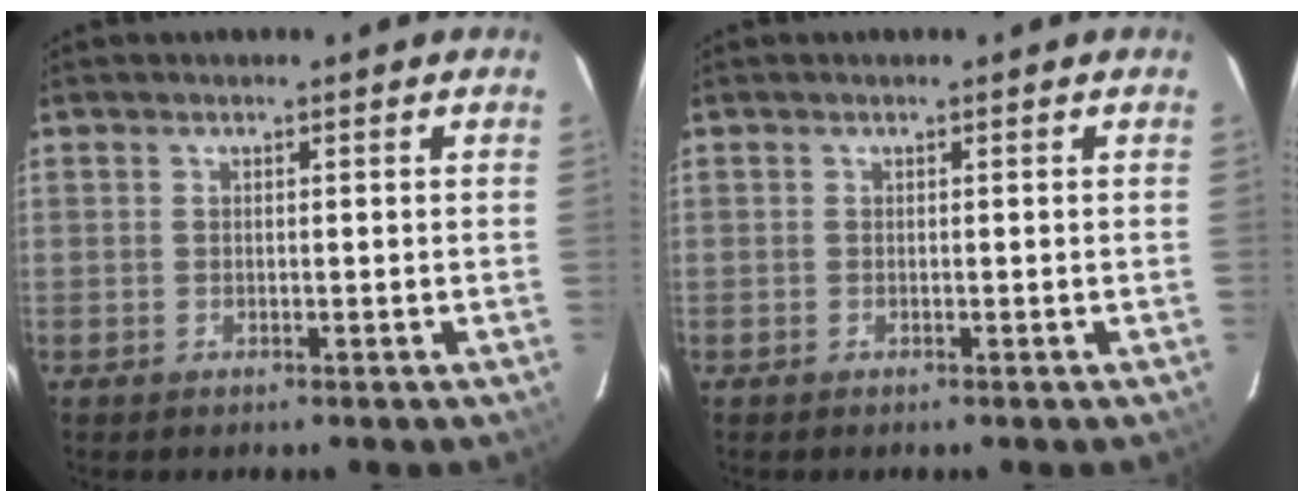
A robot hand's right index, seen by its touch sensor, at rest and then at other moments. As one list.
[{"total": 0.0}]